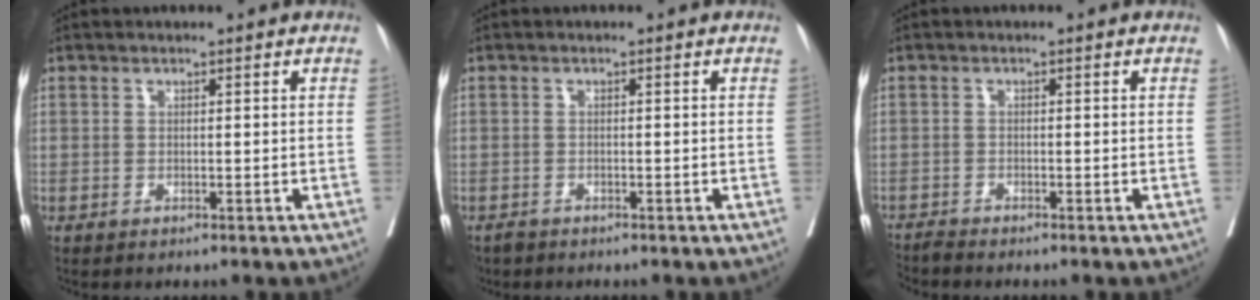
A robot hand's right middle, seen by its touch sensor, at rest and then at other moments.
{"total": 1.3, "force": [-1.1, 0.7, 0.0], "torque": [-0.007, -0.001, -0.019]}
{"total": 1.6, "force": [-1.5, -0.5, -0.3], "torque": [0.004, -0.008, -0.032]}